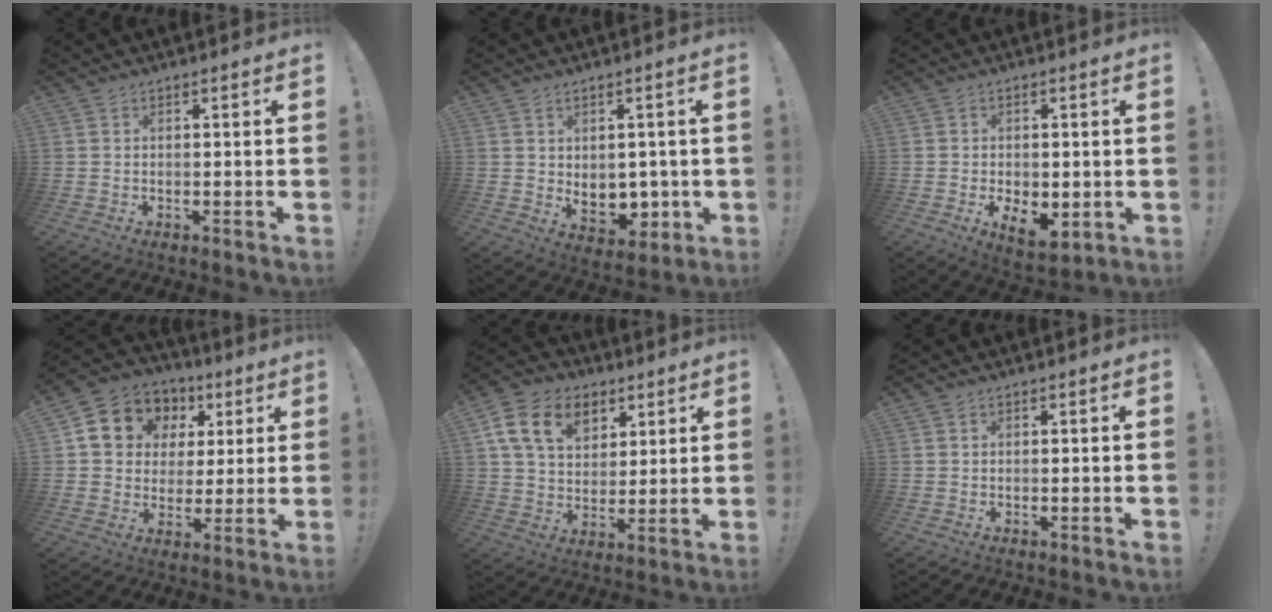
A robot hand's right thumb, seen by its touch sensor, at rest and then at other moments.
{"total": 7.1, "force": [0.5, 5.8, 4.0], "torque": [-0.037, -0.007, 0.018]}
{"total": 6.7, "force": [-1.3, 4.3, 4.9], "torque": [-0.069, -0.002, -0.018]}
{"total": 12.7, "force": [5.1, 10.6, 4.8], "torque": [-0.076, -0.022, 0.106]}
{"total": 16.1, "force": [7.3, 11.4, 8.8], "torque": [-0.136, -0.028, 0.139]}
{"total": 0.0}